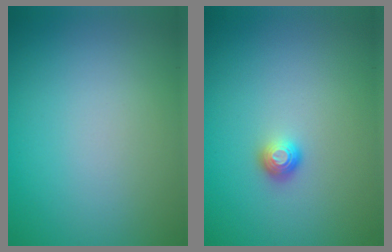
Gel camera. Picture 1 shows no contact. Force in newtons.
{"total": 1.0, "press": 0.9, "slide": 0.4}